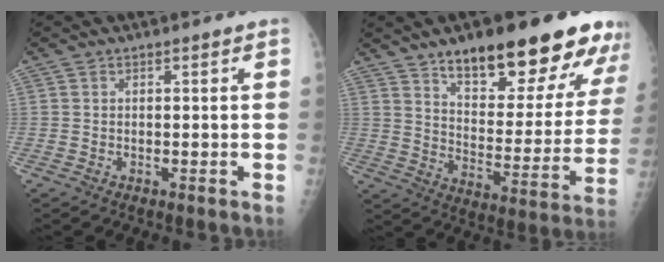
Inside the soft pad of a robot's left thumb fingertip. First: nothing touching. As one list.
[{"total": 24.5, "force": [16.4, 8.7, 16.0], "torque": [-0.174, -0.075, 0.242]}]